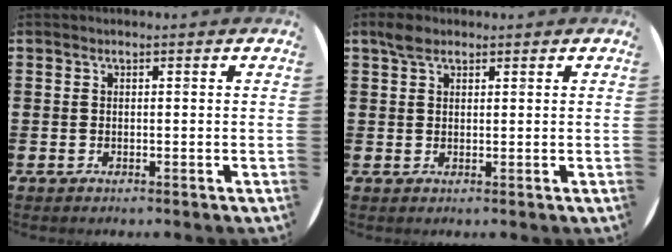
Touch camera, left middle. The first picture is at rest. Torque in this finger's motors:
{"motor_torque": [0.06, 0.02, -0.11, -0.04]}